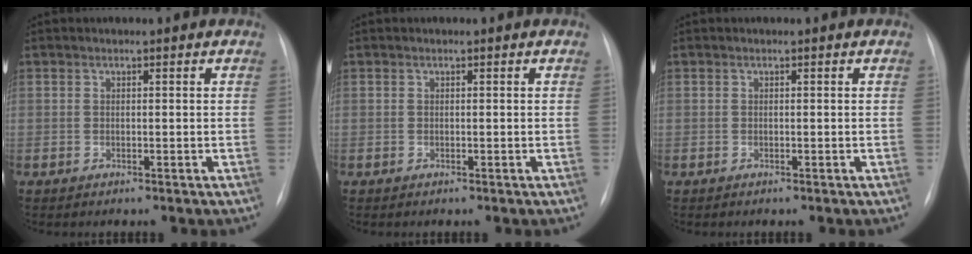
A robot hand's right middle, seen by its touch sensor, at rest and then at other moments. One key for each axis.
{"total": 0.0}
{"total": 0.0}